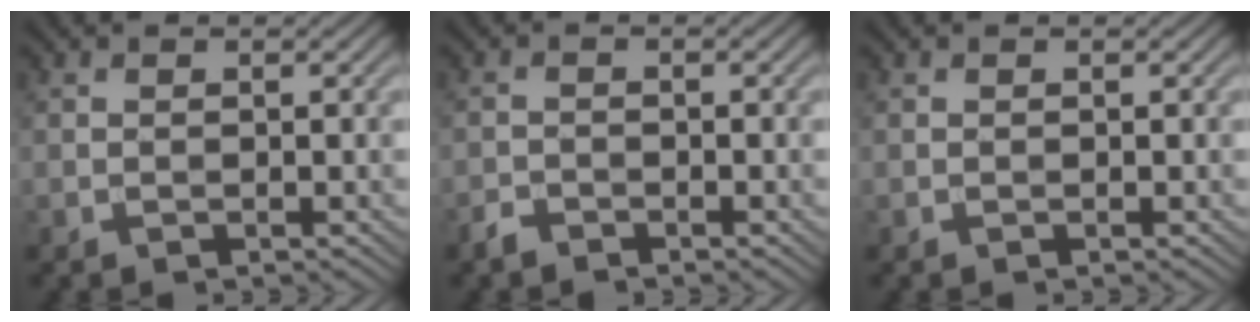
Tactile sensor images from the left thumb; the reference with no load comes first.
{"total": 1.5, "force": [-1.3, 0.6, 0.4], "torque": [-0.008, 0.000, -0.031]}
{"total": 0.0}